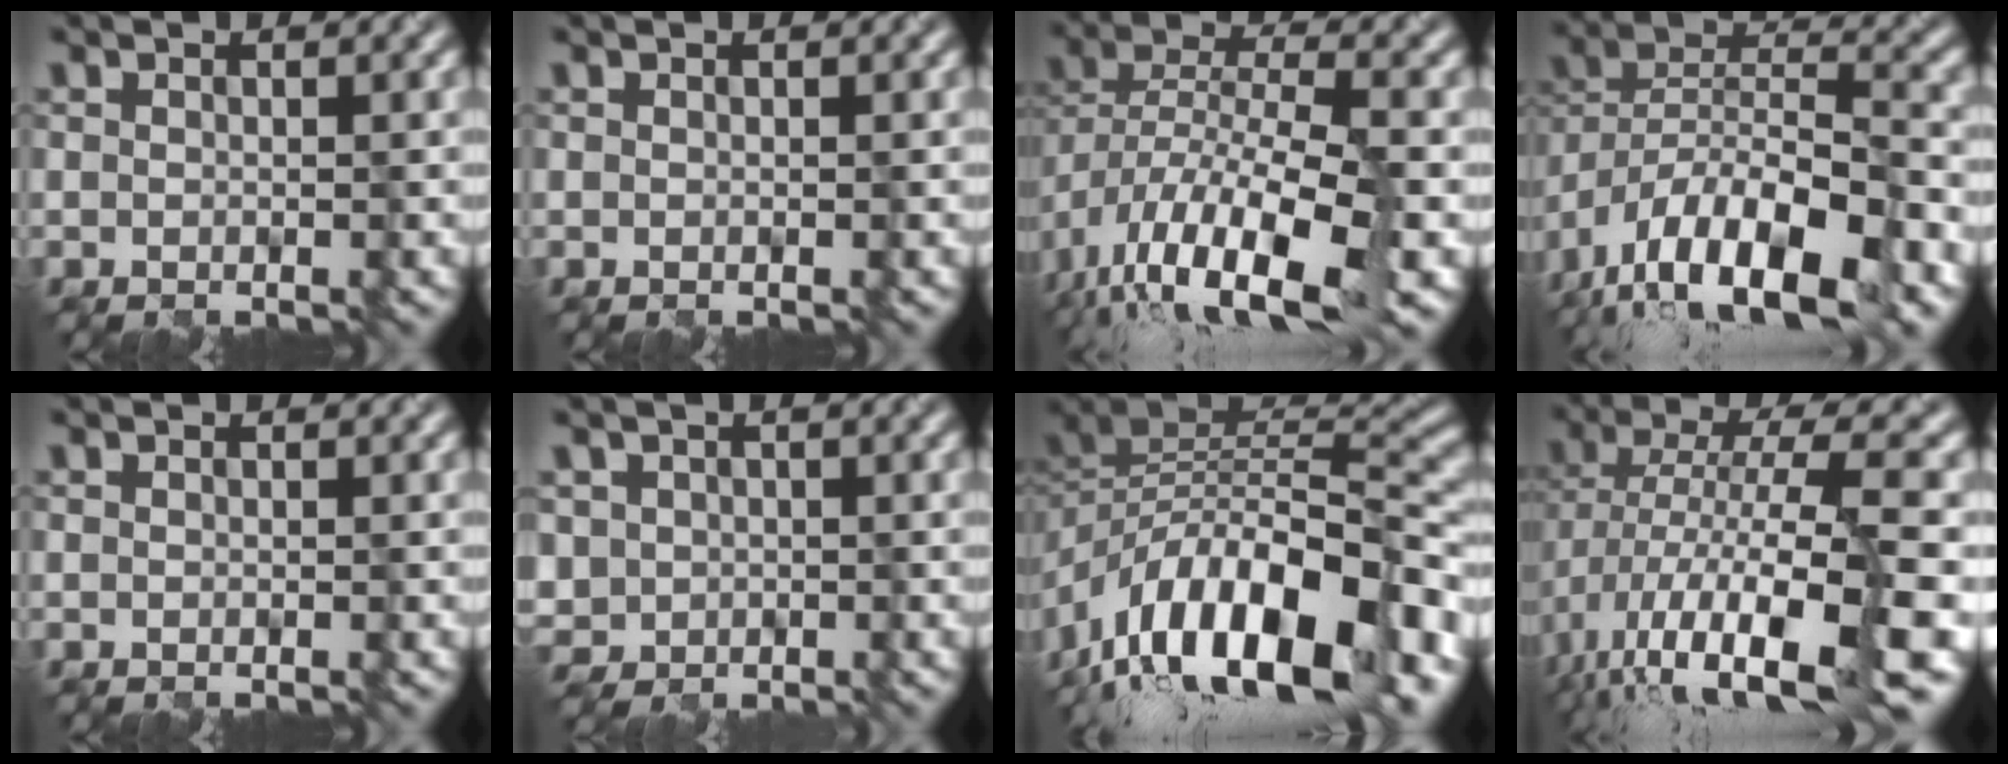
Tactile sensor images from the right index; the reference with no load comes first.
{"total": 0.0}
{"total": 12.1, "force": [-6.2, 4.3, 9.4], "torque": [-0.167, -0.003, -0.121]}
{"total": 14.4, "force": [-9.4, 4.7, 9.8], "torque": [-0.176, 0.014, -0.171]}
{"total": 0.0}
{"total": 2.7, "force": [0.1, 2.6, 0.4], "torque": [-0.005, 0.011, 0.004]}
{"total": 16.9, "force": [-6.9, 6.4, 14.1], "torque": [-0.222, 0.028, -0.132]}
{"total": 13.7, "force": [-4.2, 3.8, 12.5], "torque": [-0.236, 0.012, -0.066]}